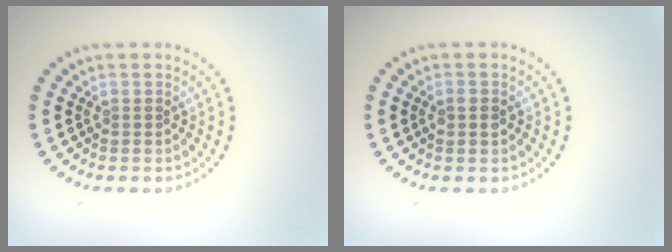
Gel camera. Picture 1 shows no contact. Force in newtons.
{"total": 1.5, "press": 1.5, "slide": 0.1}